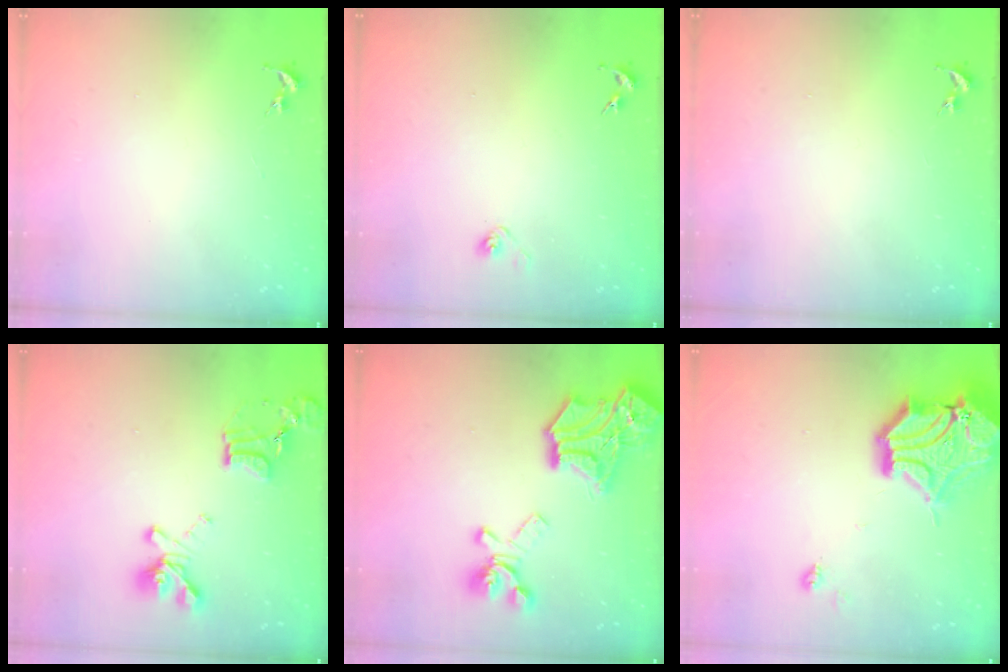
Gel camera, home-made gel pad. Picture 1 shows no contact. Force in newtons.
{"total": 3.8, "press": 3.7, "slide": 1.0}
{"total": 0.0}
{"total": 16.9, "press": 16.8, "slide": 1.2}
{"total": 24.6, "press": 24.6, "slide": 0.7}
{"total": 20.7, "press": 20.5, "slide": 3.1}